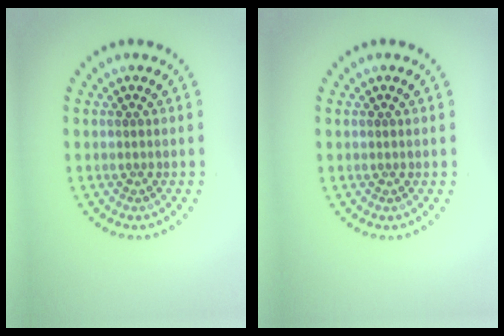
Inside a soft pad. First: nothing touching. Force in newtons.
{"total": 0.0}